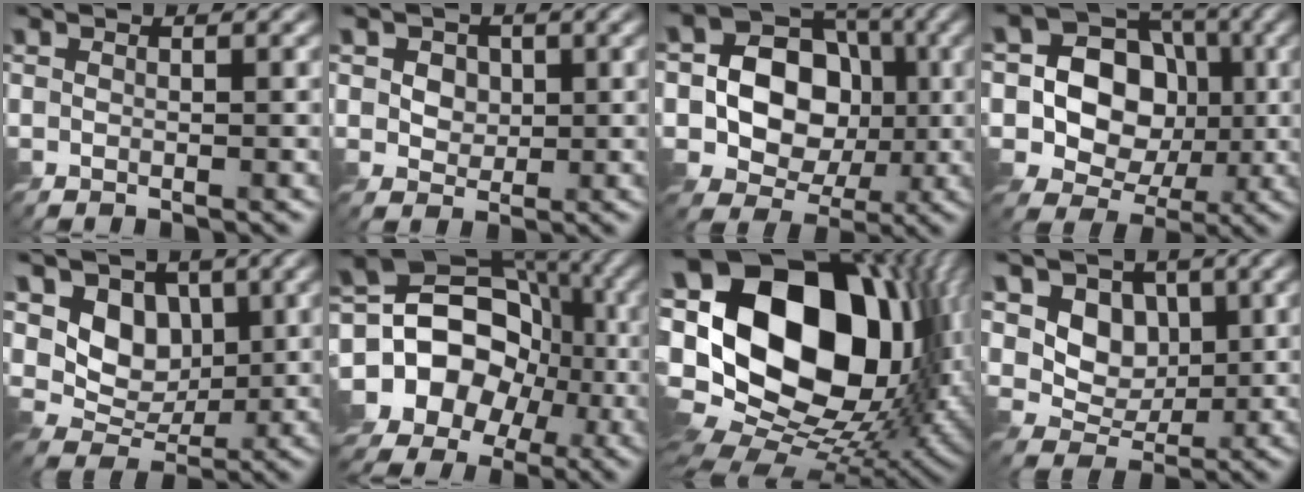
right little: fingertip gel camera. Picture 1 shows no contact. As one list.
[{"total": 2.7, "force": [0.8, 2.2, 1.3], "torque": [-0.036, -0.001, 0.018]}, {"total": 9.2, "force": [-0.3, 7.9, 4.8], "torque": [-0.067, 0.014, -0.022]}, {"total": 9.6, "force": [0.2, 8.4, 4.7], "torque": [-0.078, 0.020, -0.021]}, {"total": 5.2, "force": [1.2, 4.1, 2.9], "torque": [-0.053, -0.013, 0.007]}, {"total": 14.7, "force": [-4.8, 12.4, 6.4], "torque": [-0.114, 0.015, -0.103]}, {"total": 21.7, "force": [2.7, 15.2, 15.2], "torque": [-0.337, 0.021, 0.061]}, {"total": 5.0, "force": [1.3, 4.0, 2.7], "torque": [-0.056, -0.014, 0.012]}]